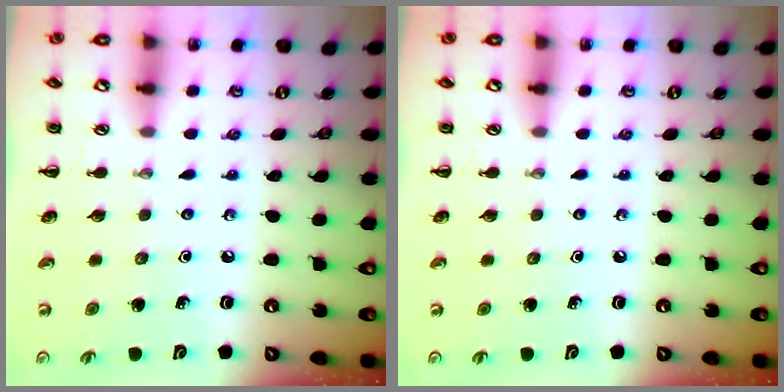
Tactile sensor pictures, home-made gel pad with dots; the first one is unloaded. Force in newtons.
{"total": 0.0}